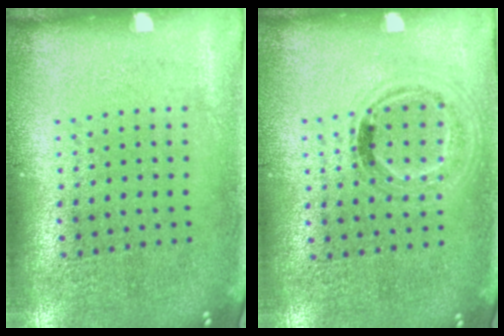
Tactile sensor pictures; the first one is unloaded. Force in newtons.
{"total": 1.0, "press": 0.8, "slide": 0.6}